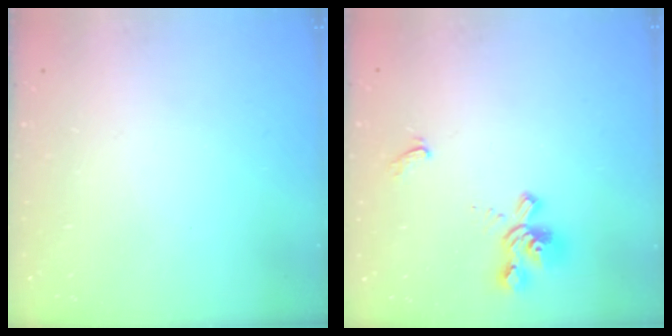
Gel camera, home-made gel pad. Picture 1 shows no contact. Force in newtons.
{"total": 2.1, "press": 1.6, "slide": 1.4}